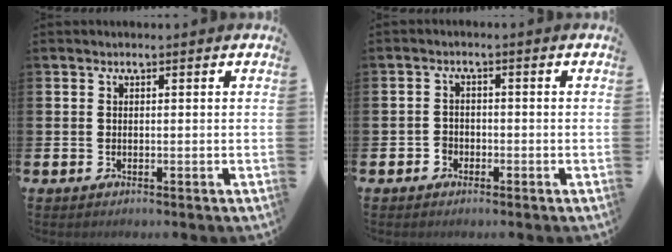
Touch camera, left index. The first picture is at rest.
{"total": 1.7, "force": [-1.1, 1.3, 0.1], "torque": [-0.012, 0.006, -0.023]}